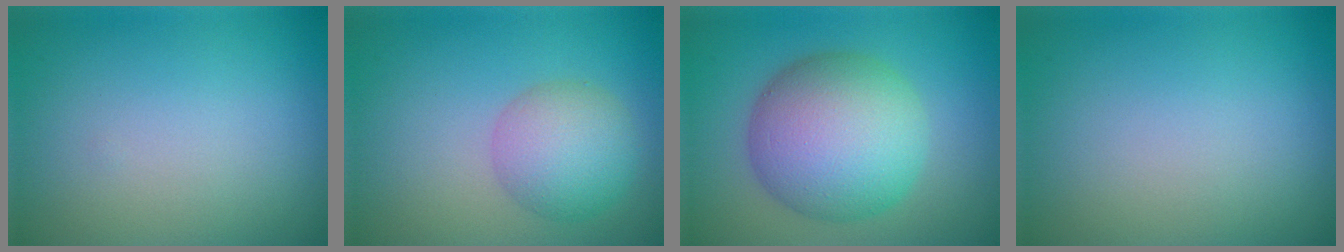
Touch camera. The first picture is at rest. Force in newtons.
{"total": 4.3, "press": 4.3, "slide": 0.2}
{"total": 10.0, "press": 10.0, "slide": 0.1}
{"total": 0.0}